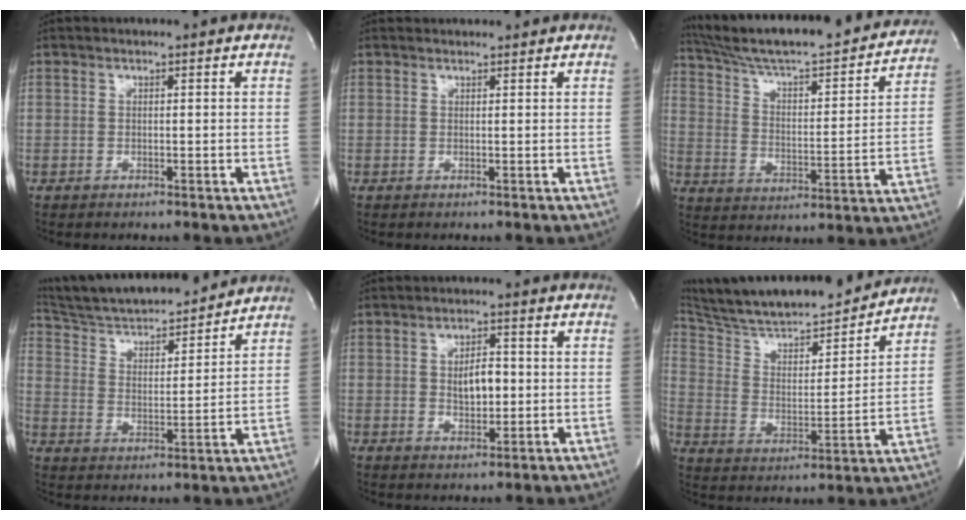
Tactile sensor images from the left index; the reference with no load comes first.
{"total": 2.8, "force": [2.8, 0.5, 0.1], "torque": [-0.007, 0.023, 0.035]}
{"total": 27.0, "force": [24.3, 3.2, 11.5], "torque": [-0.186, -0.027, 0.337]}
{"total": 17.6, "force": [16.4, 2.3, 6.1], "torque": [-0.108, 0.004, 0.265]}
{"total": 4.5, "force": [0.0, 2.2, 3.9], "torque": [-0.063, -0.001, 0.005]}
{"total": 22.3, "force": [19.9, 2.8, 9.6], "torque": [-0.170, 0.003, 0.314]}